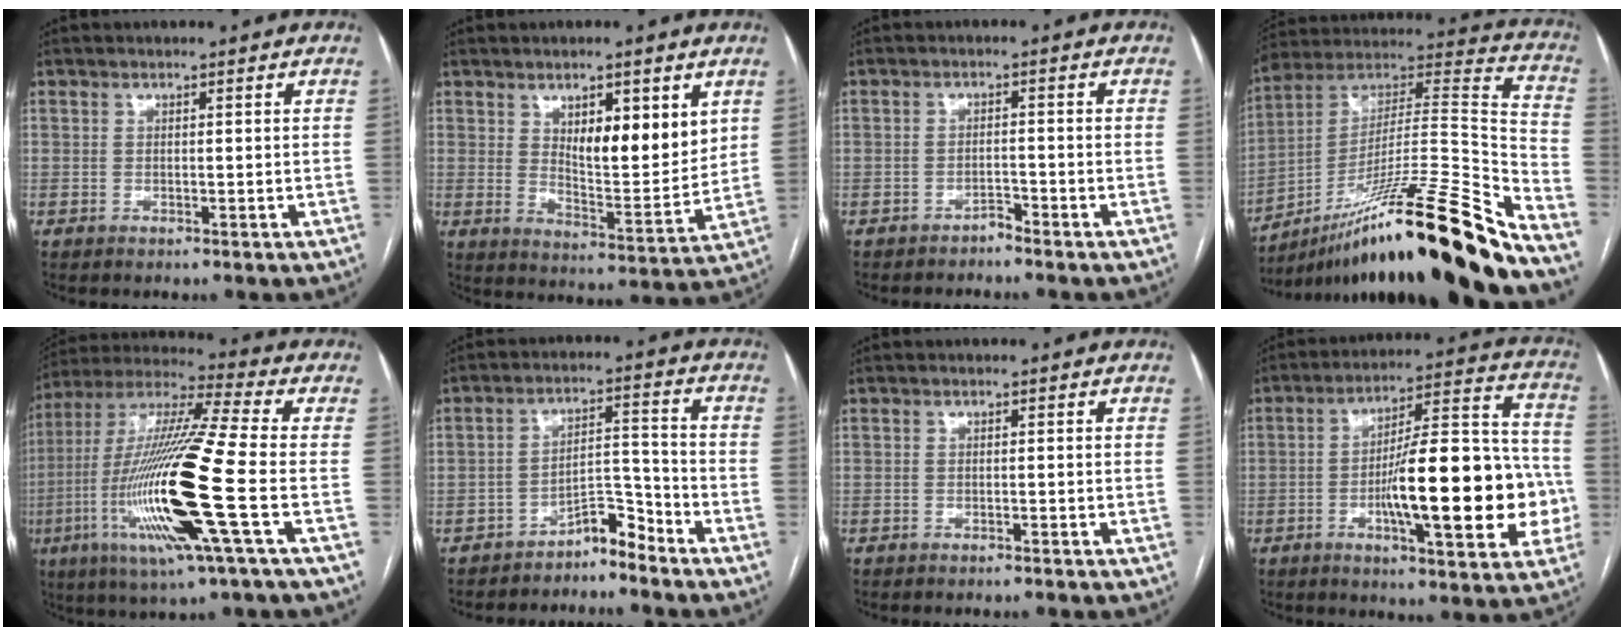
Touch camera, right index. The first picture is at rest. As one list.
[{"total": 10.3, "force": [4.2, 3.0, 9.0], "torque": [-0.139, -0.013, 0.073]}, {"total": 1.6, "force": [-1.6, 0.0, 0.1], "torque": [0.006, 0.001, -0.026]}, {"total": 29.1, "force": [-20.5, 0.2, 20.6], "torque": [-0.267, 0.010, -0.350]}, {"total": 21.5, "force": [-5.7, 0.4, 20.7], "torque": [-0.438, -0.025, -0.114]}, {"total": 4.8, "force": [-4.6, 0.9, 1.2], "torque": [-0.005, 0.025, -0.077]}, {"total": 1.6, "force": [-1.5, -0.3, 0.5], "torque": [-0.010, 0.000, -0.021]}, {"total": 20.4, "force": [-4.5, 4.4, 19.4], "torque": [-0.261, 0.027, -0.062]}]